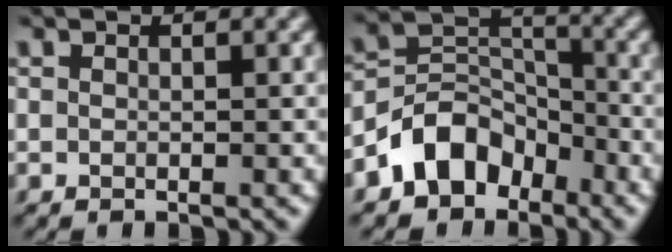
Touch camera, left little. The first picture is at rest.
{"total": 5.8, "force": [-3.7, 3.9, 2.1], "torque": [-0.024, 0.008, -0.079]}